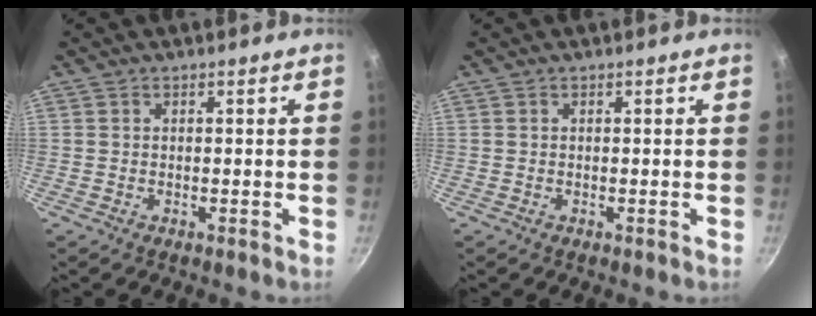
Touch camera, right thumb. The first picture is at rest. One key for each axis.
{"total": 0.0}